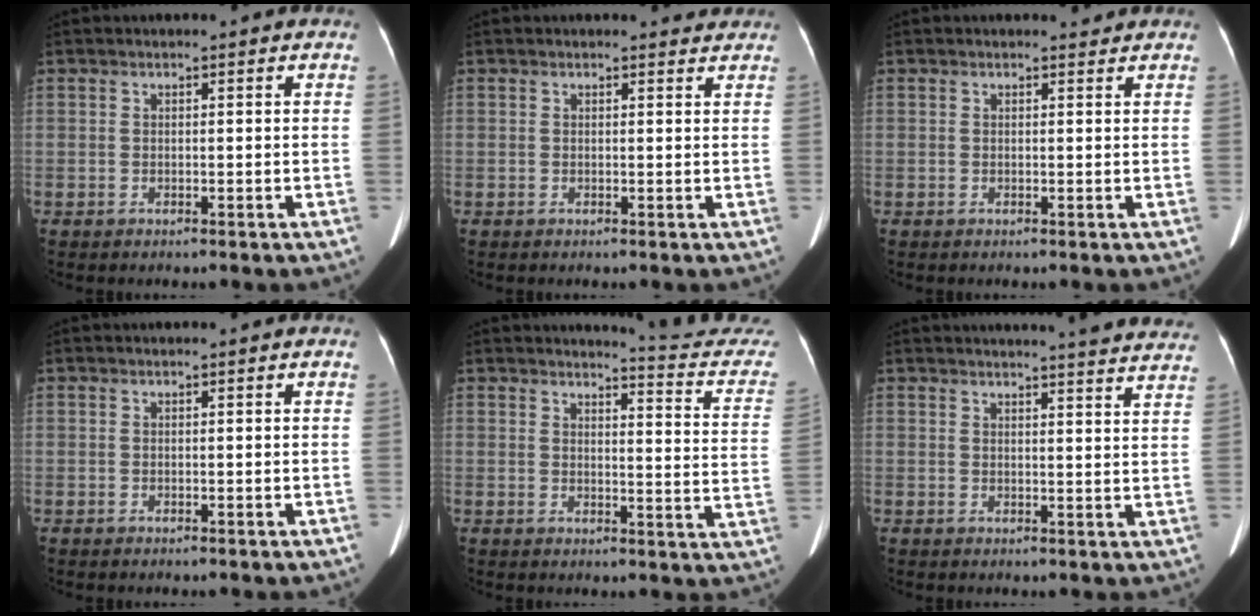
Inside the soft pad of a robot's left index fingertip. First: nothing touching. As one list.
[{"total": 2.0, "force": [1.9, 0.6, 0.1], "torque": [-0.003, -0.002, 0.011]}, {"total": 0.9, "force": [0.9, 0.1, -0.1], "torque": [-0.008, -0.007, 0.012]}, {"total": 0.0}, {"total": 12.3, "force": [12.3, -0.5, 1.0], "torque": [-0.003, -0.105, 0.113]}, {"total": 17.1, "force": [16.4, 0.7, 5.1], "torque": [-0.059, -0.044, 0.177]}]